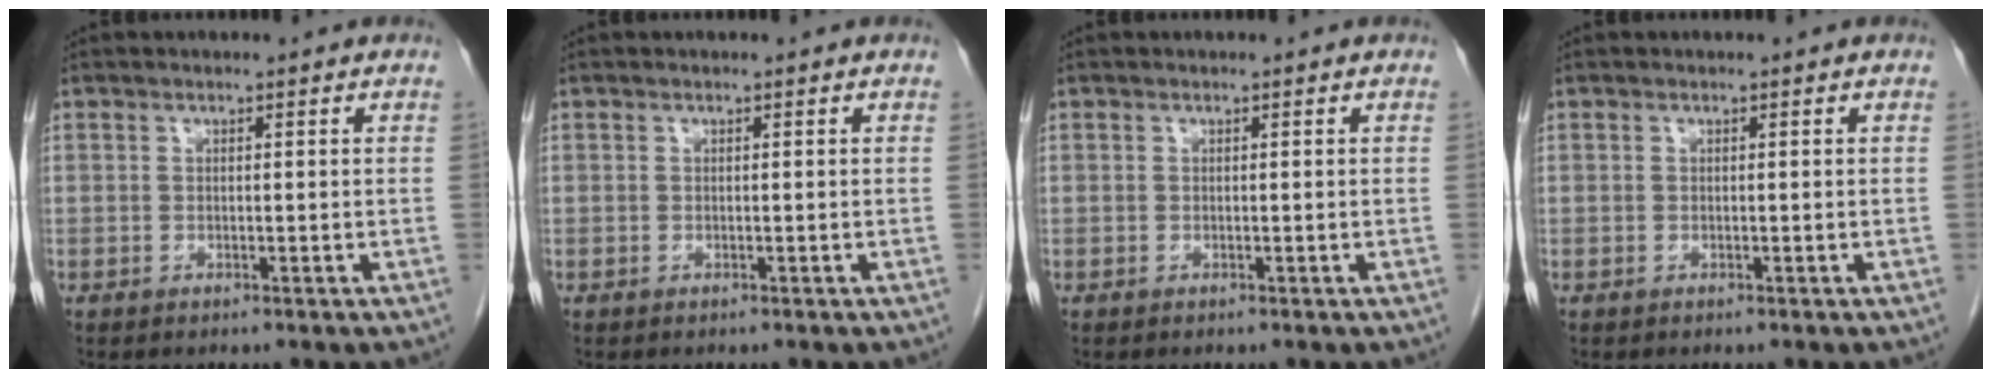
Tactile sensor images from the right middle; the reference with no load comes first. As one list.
[{"total": 0.0}, {"total": 0.0}, {"total": 0.0}]